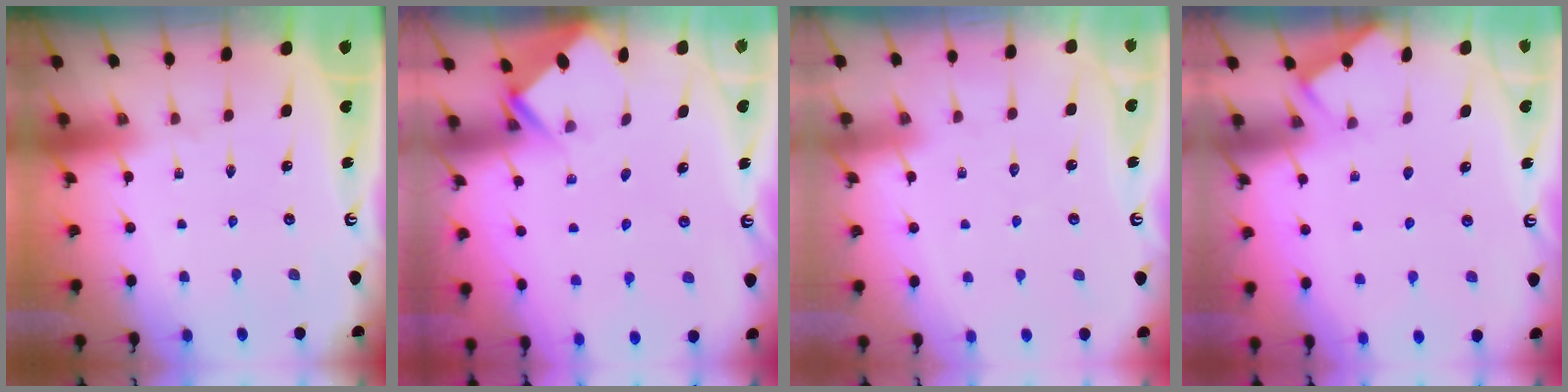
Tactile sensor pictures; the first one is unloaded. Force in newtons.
{"total": 2.8, "press": 2.8, "slide": 0.2}
{"total": 3.4, "press": 3.4, "slide": 0.5}
{"total": 2.8, "press": 2.8, "slide": 0.3}